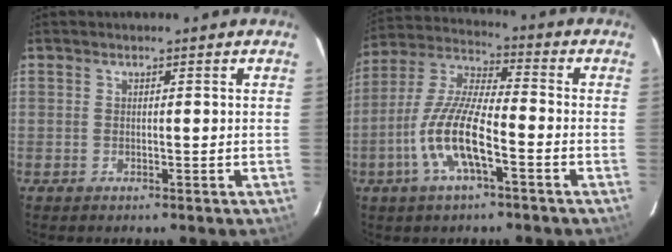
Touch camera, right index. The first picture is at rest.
{"total": 12.7, "force": [-5.0, 3.1, 11.2], "torque": [-0.239, -0.002, -0.099]}